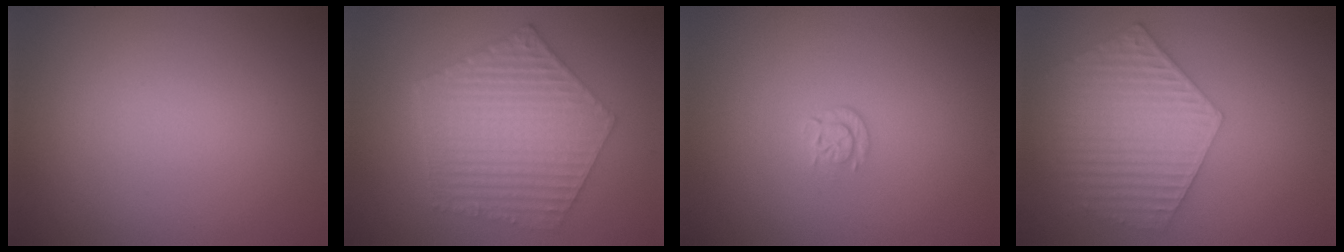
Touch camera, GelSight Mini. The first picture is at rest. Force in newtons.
{"total": 6.6, "press": 4.9, "slide": 4.4}
{"total": 1.1, "press": 0.6, "slide": 0.9}
{"total": 5.9, "press": 4.6, "slide": 3.7}